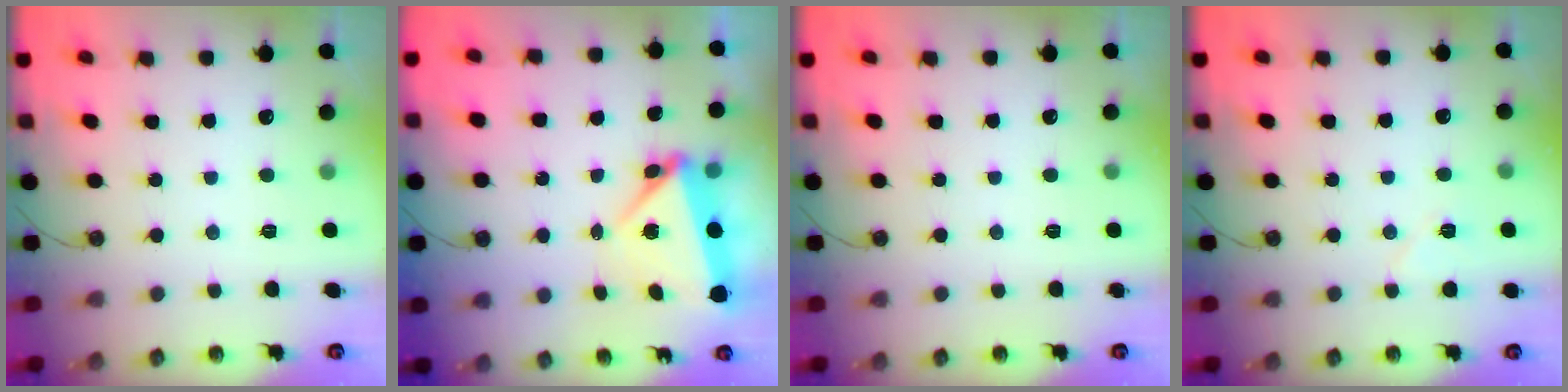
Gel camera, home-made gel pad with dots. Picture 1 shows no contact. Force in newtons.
{"total": 8.6, "press": 5.2, "slide": 6.8}
{"total": 0.0}
{"total": 5.4, "press": 5.0, "slide": 1.8}